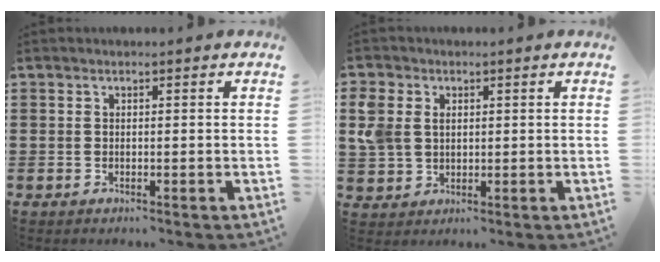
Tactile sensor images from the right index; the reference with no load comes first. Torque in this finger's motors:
{"motor_torque": [0.33, -0.04, 0.19, 0.12]}